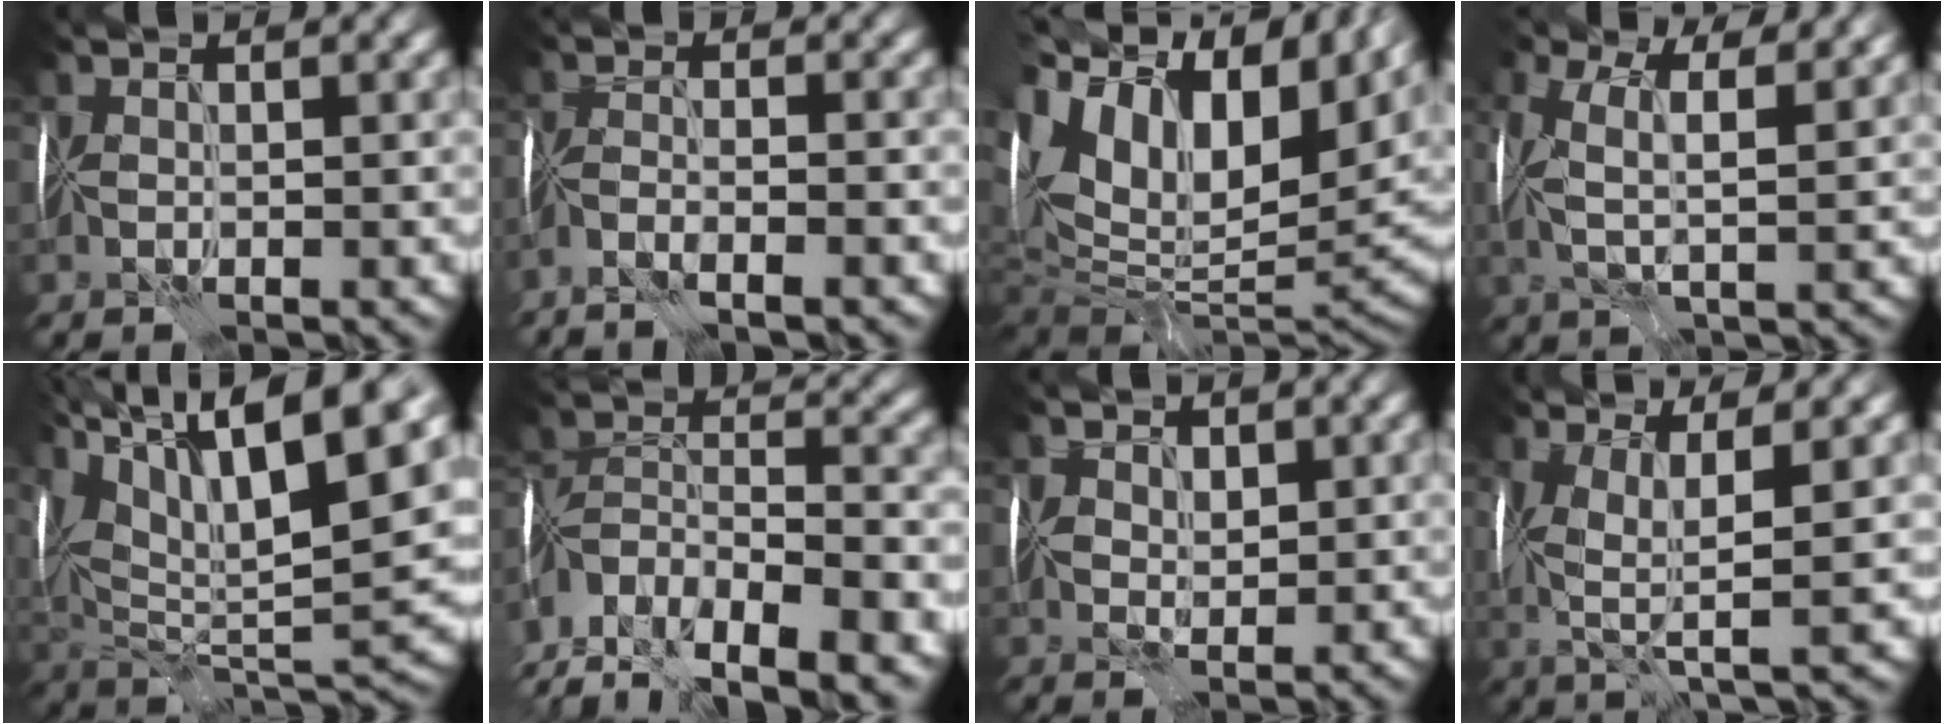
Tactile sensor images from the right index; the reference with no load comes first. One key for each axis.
{"total": 3.1, "fx": -2.2, "fy": 0.2, "fz": 2.2, "tx": -0.051, "ty": 0.005, "tz": -0.048}
{"total": 18.6, "fx": 4.2, "fy": 10.7, "fz": 14.7, "tx": -0.259, "ty": -0.003, "tz": 0.113}
{"total": 8.0, "fx": 2.9, "fy": 3.8, "fz": 6.4, "tx": -0.137, "ty": 0.023, "tz": 0.052}
{"total": 16.7, "fx": 8.6, "fy": 5.4, "fz": 13.3, "tx": -0.265, "ty": 0.032, "tz": 0.168}
{"total": 11.6, "fx": -8.4, "fy": 4.5, "fz": 6.7, "tx": -0.126, "ty": 0.018, "tz": -0.138}
{"total": 2.2, "fx": 1.2, "fy": 1.4, "fz": 1.2, "tx": -0.024, "ty": 0.002, "tz": 0.016}
{"total": 5.5, "fx": 0.9, "fy": 1.4, "fz": 5.2, "tx": -0.115, "ty": 0.004, "tz": 0.015}